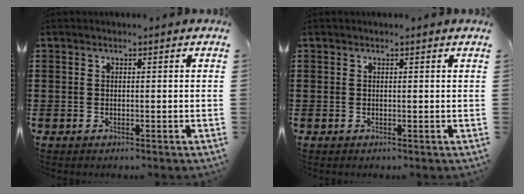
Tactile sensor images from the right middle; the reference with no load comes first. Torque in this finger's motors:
{"motor_torque": [0.04, 0.04, -0.02, 0.00]}